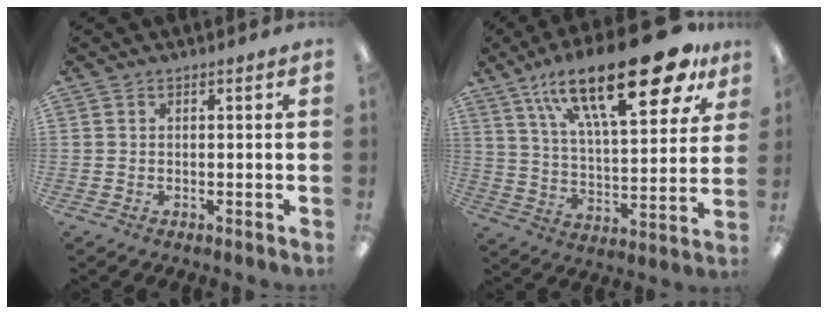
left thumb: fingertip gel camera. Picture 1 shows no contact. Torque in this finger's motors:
{"motor_torque": [0.91, 0.72, 1.78, -0.99, 0.55]}